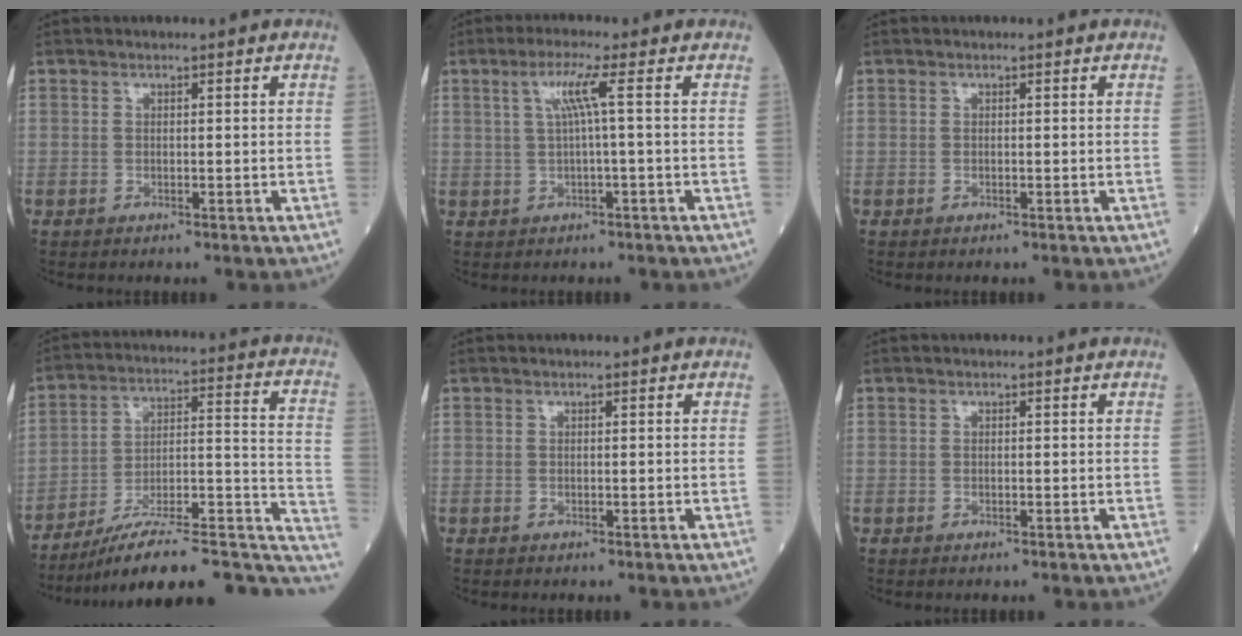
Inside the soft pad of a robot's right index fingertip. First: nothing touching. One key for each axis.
{"total": 4.0, "fx": 0.8, "fy": -1.0, "fz": 3.8, "tx": -0.081, "ty": 0.008, "tz": 0.021}
{"total": 0.0}
{"total": 20.9, "fx": -16.7, "fy": 4.4, "fz": 11.8, "tx": -0.104, "ty": 0.045, "tz": -0.245}
{"total": 0.0}
{"total": 0.0}